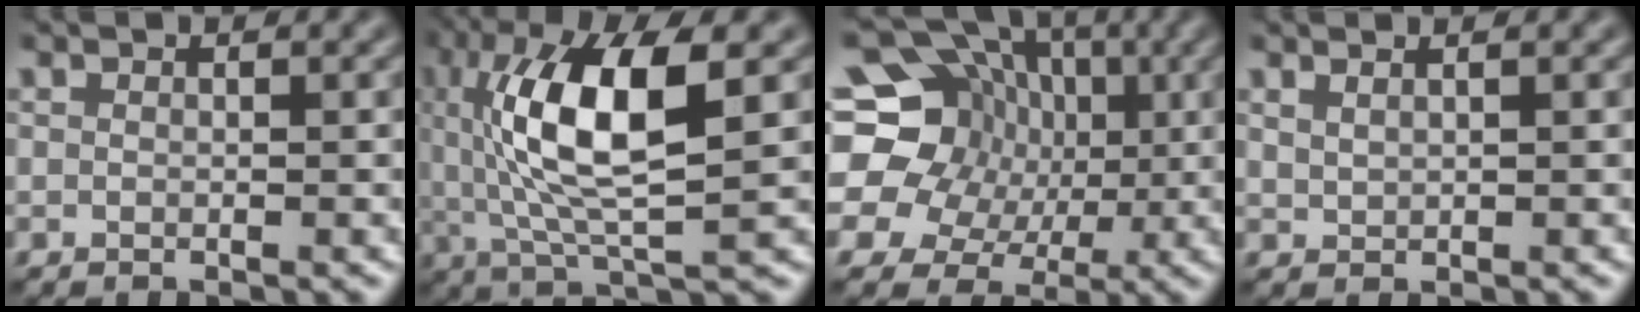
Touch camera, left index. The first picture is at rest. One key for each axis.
{"total": 9.9, "fx": 1.7, "fy": 3.1, "fz": 9.2, "tx": -0.174, "ty": 0.004, "tz": 0.035}
{"total": 19.8, "fx": 1.9, "fy": 17.8, "fz": 8.5, "tx": -0.195, "ty": 0.016, "tz": -0.001}
{"total": 1.1, "fx": 0.9, "fy": 0.4, "fz": 0.4, "tx": -0.011, "ty": 0.000, "tz": 0.019}